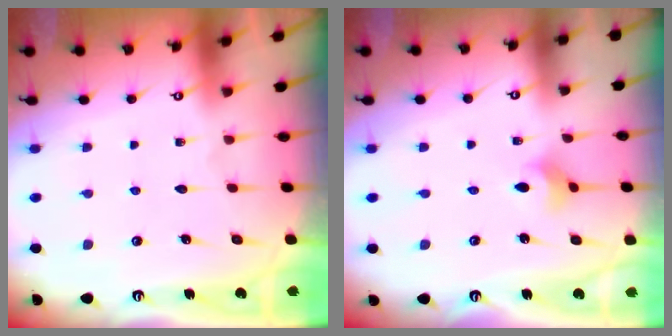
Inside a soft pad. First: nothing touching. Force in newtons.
{"total": 3.9, "press": 3.9, "slide": 0.7}